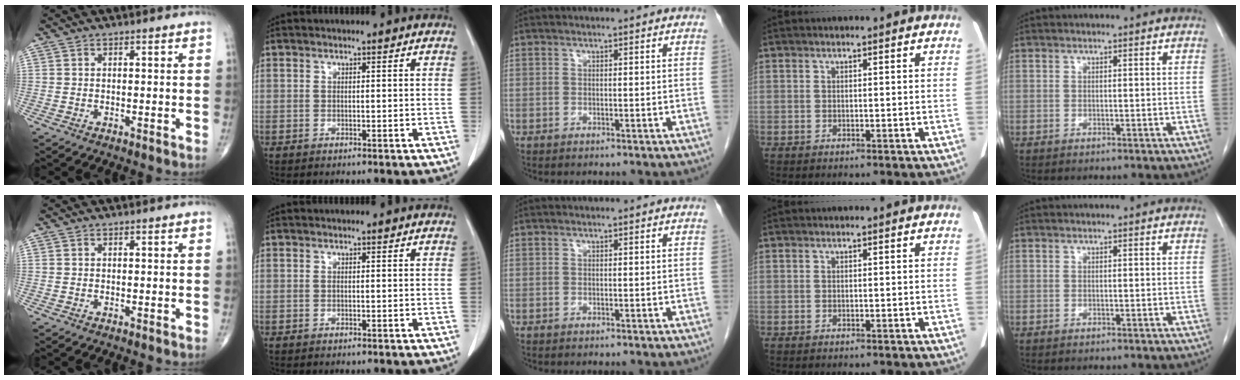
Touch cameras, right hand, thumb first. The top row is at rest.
{}